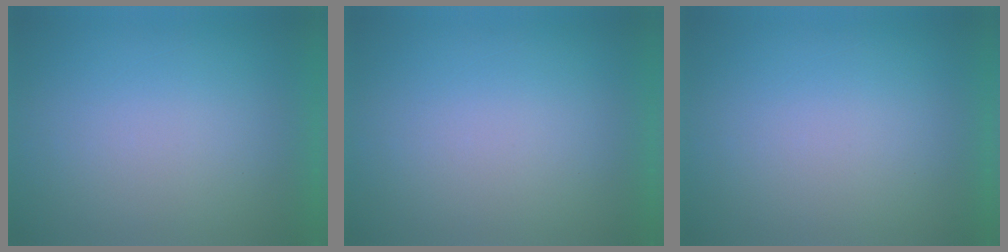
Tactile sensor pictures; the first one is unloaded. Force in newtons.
{"total": 0.0}
{"total": 0.0}